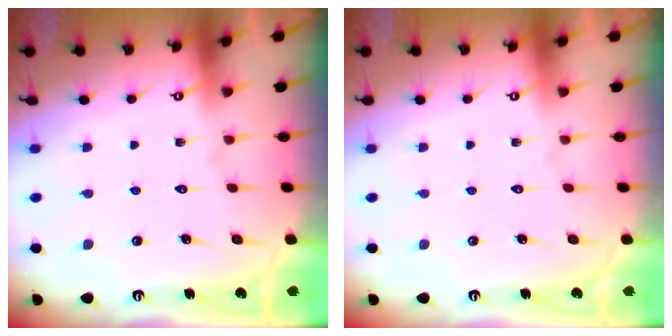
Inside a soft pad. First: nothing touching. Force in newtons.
{"total": 0.0}